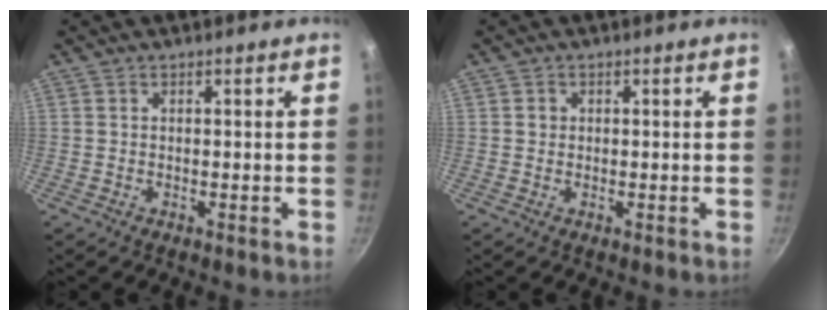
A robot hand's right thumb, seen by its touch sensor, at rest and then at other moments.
{"total": 1.2, "force": [0.2, 1.1, 0.3], "torque": [-0.001, 0.001, 0.000]}